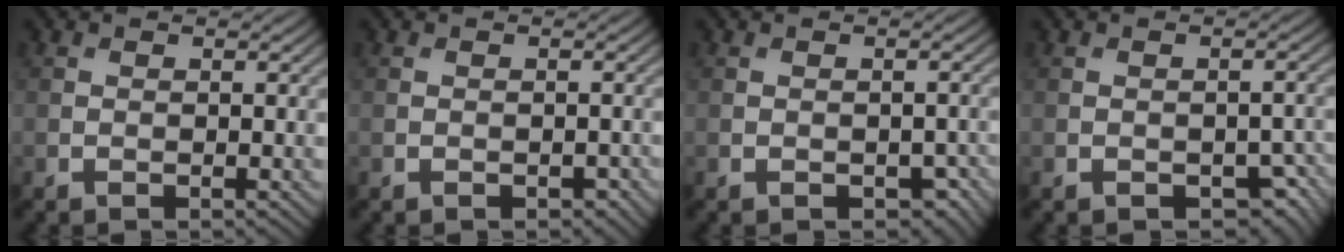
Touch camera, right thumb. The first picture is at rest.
{"total": 0.9, "force": [-0.5, 0.5, 0.5], "torque": [-0.007, -0.004, -0.007]}
{"total": 2.9, "force": [-1.2, 1.7, 1.9], "torque": [-0.026, -0.010, -0.009]}
{"total": 4.3, "force": [-1.9, 2.5, 3.0], "torque": [-0.037, -0.012, -0.016]}